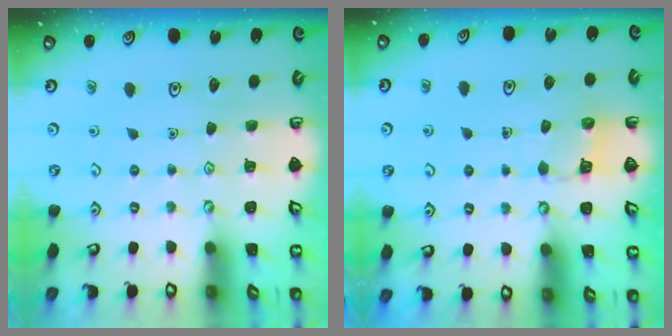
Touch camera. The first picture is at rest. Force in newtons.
{"total": 4.6, "press": 4.6, "slide": 0.3}